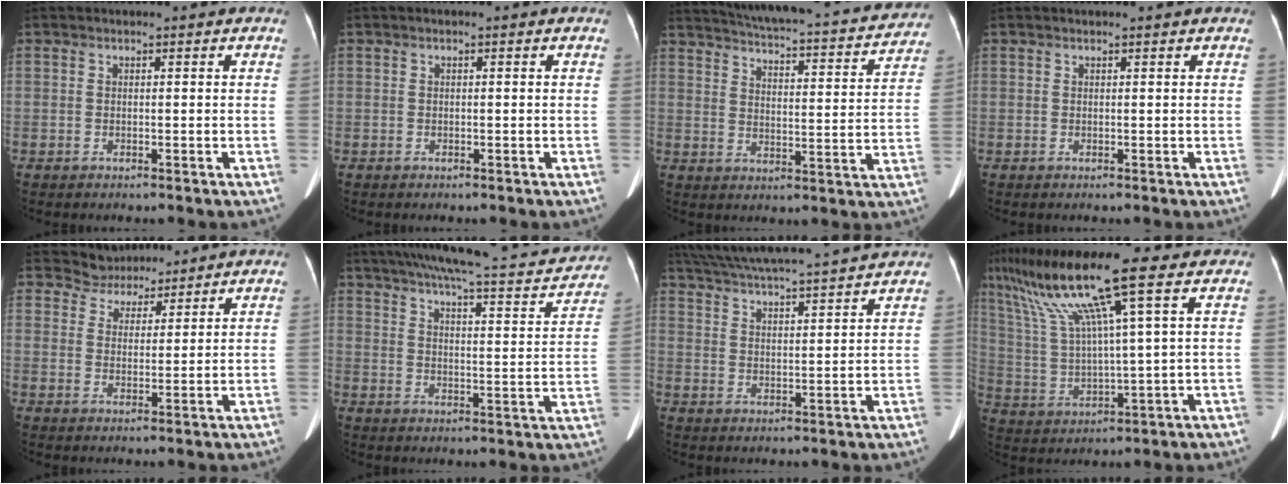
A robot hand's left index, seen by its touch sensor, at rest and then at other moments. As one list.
[{"total": 0.0}, {"total": 23.6, "force": [21.2, 3.9, 9.4], "torque": [-0.152, -0.018, 0.268]}, {"total": 1.3, "force": [1.2, 0.0, 0.6], "torque": [-0.009, 0.017, 0.019]}, {"total": 4.7, "force": [4.4, 1.7, -0.7], "torque": [0.008, 0.011, 0.076]}, {"total": 22.8, "force": [19.5, 4.2, 11.1], "torque": [-0.170, 0.009, 0.246]}, {"total": 18.3, "force": [16.5, 0.1, 7.8], "torque": [-0.146, 0.027, 0.248]}, {"total": 16.4, "force": [9.6, -0.7, 13.3], "torque": [-0.262, 0.021, 0.170]}]